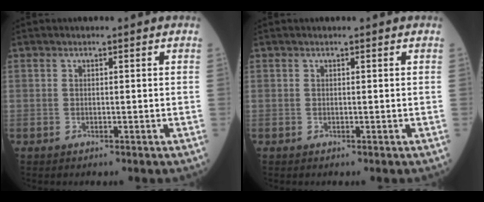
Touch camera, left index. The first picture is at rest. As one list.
[{"total": 0.0}]